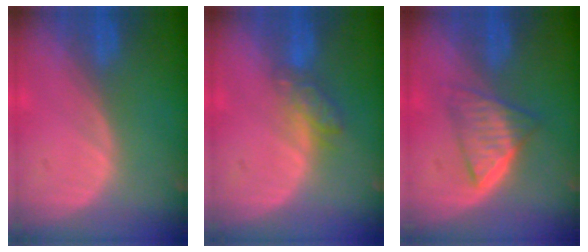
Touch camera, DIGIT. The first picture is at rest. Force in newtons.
{"total": 4.4, "press": 4.0, "slide": 1.8}
{"total": 6.4, "press": 5.4, "slide": 3.4}